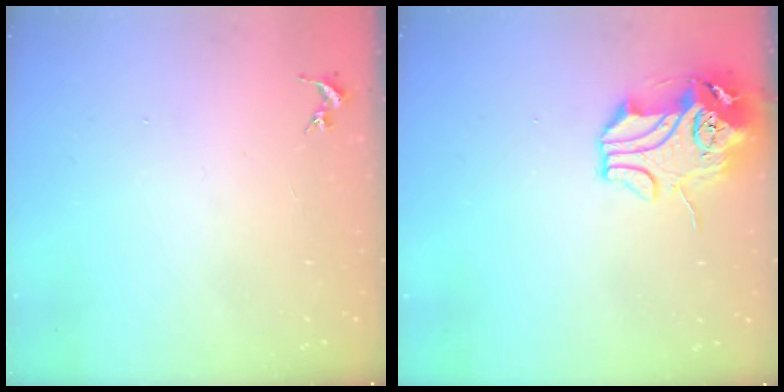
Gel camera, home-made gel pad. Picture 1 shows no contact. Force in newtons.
{"total": 11.6, "press": 11.4, "slide": 2.0}